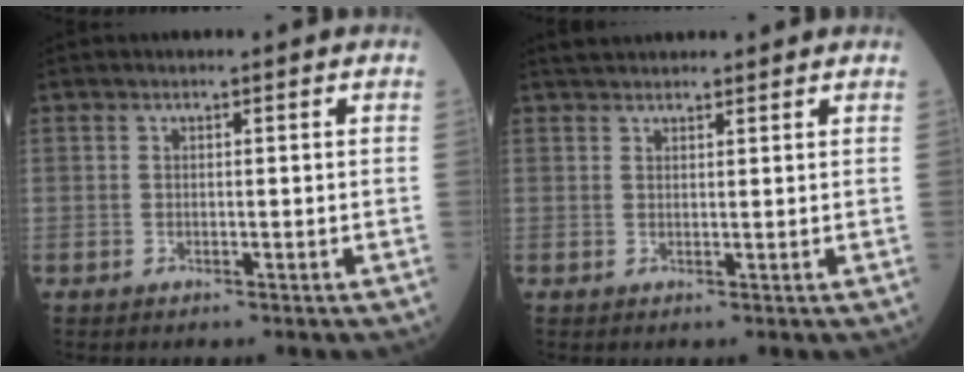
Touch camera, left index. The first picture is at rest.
{"total": 6.3, "force": [5.7, 1.7, 2.1], "torque": [-0.029, 0.035, 0.090]}